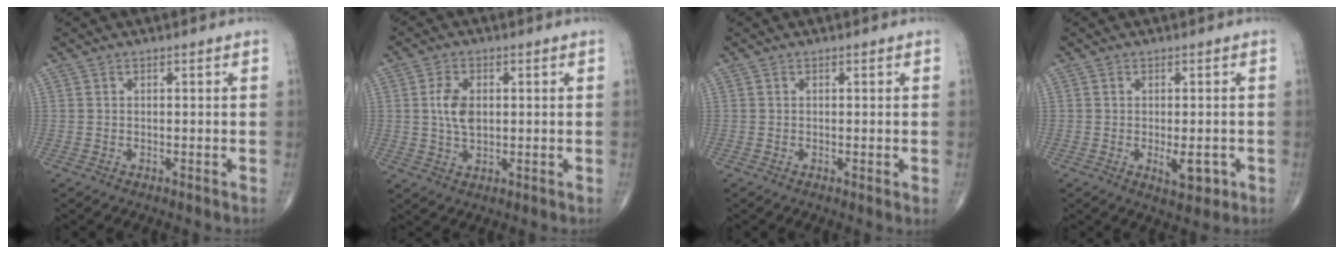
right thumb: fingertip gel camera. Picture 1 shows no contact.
{"total": 5.7, "force": [0.7, 3.4, 4.5], "torque": [-0.082, -0.002, 0.013]}
{"total": 1.2, "force": [0.0, 0.1, 1.2], "torque": [-0.022, -0.005, -0.001]}
{"total": 4.7, "force": [-1.3, 2.0, 4.0], "torque": [-0.048, -0.007, -0.012]}